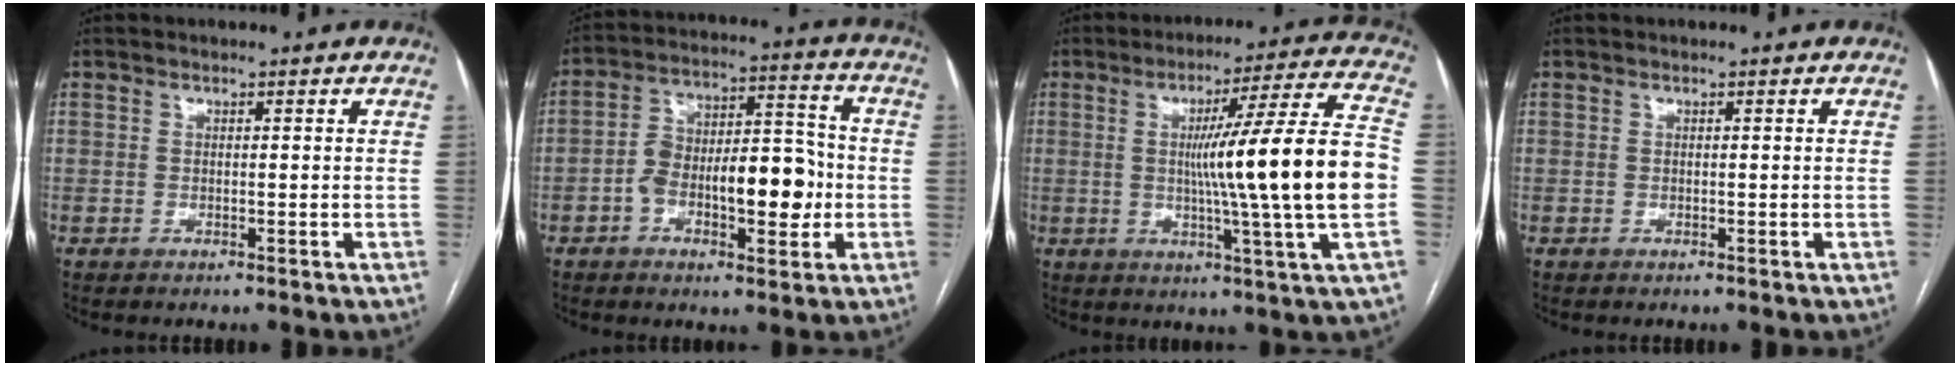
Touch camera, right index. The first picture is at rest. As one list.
[{"total": 13.1, "force": [-3.0, 5.0, 11.7], "torque": [-0.191, 0.033, -0.044]}, {"total": 19.0, "force": [-0.7, -1.8, 18.9], "torque": [-0.282, -0.004, -0.024]}, {"total": 0.0}]